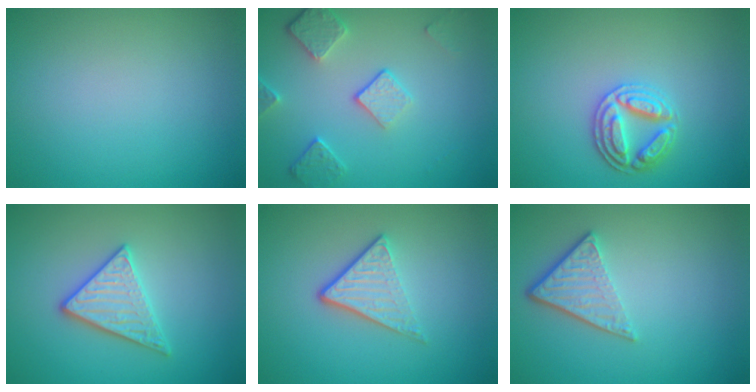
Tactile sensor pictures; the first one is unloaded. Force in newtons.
{"total": 4.0, "press": 3.1, "slide": 2.5}
{"total": 3.0, "press": 2.9, "slide": 0.8}
{"total": 3.0, "press": 2.9, "slide": 0.6}
{"total": 3.6, "press": 2.4, "slide": 2.6}
{"total": 3.8, "press": 2.6, "slide": 2.7}